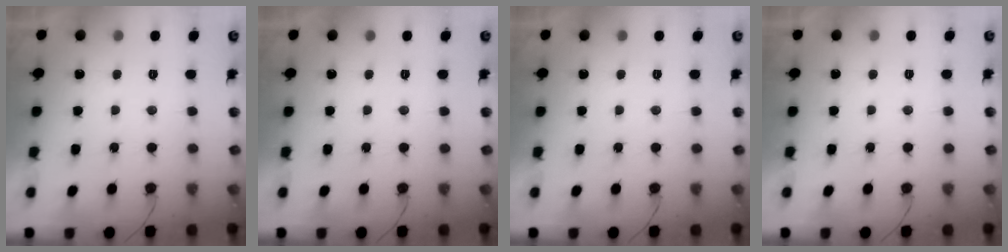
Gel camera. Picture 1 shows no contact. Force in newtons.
{"total": 0.0}
{"total": 0.0}
{"total": 1.7, "press": 1.7, "slide": 0.1}